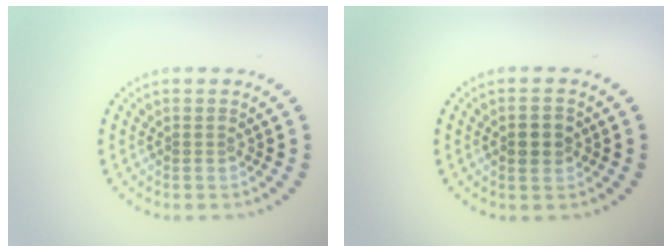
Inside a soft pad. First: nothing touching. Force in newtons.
{"total": 2.1, "press": 2.1, "slide": 0.1}